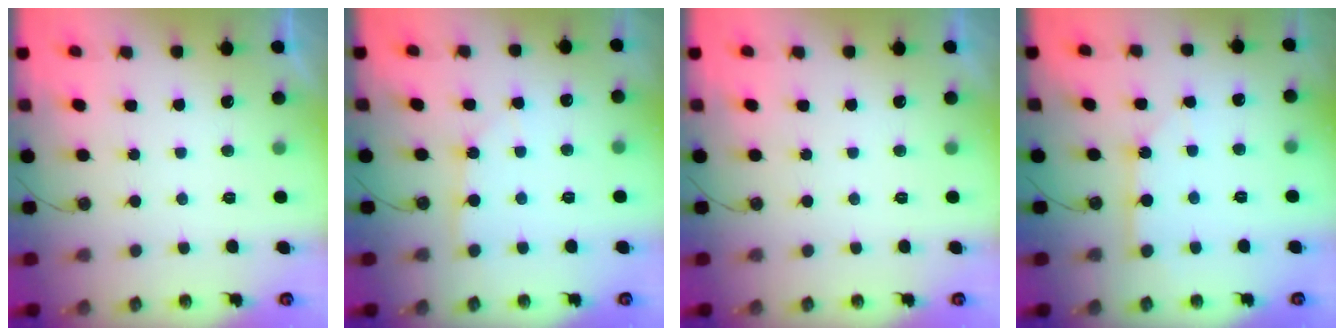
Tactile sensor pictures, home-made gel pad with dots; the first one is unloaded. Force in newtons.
{"total": 3.1, "press": 3.0, "slide": 0.4}
{"total": 0.0}
{"total": 3.8, "press": 3.8, "slide": 0.3}